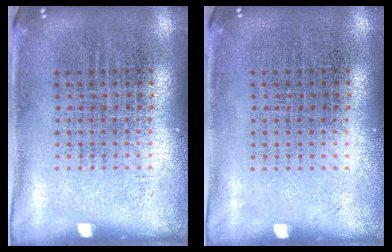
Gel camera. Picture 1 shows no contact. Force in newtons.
{"total": 0.0}